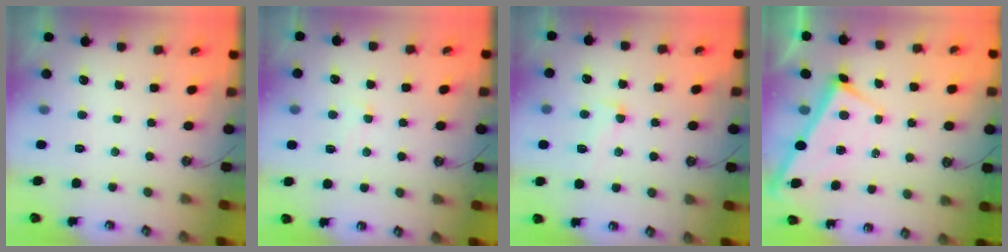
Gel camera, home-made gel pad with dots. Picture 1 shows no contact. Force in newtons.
{"total": 0.9, "press": 0.5, "slide": 0.8}
{"total": 1.8, "press": 0.0, "slide": 1.8}
{"total": 2.7, "press": 2.7, "slide": 0.3}